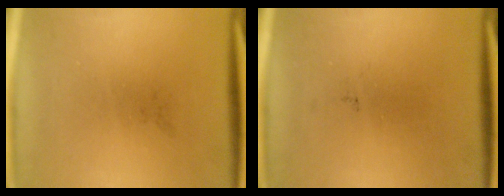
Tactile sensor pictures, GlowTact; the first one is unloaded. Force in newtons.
{"total": 0.0}